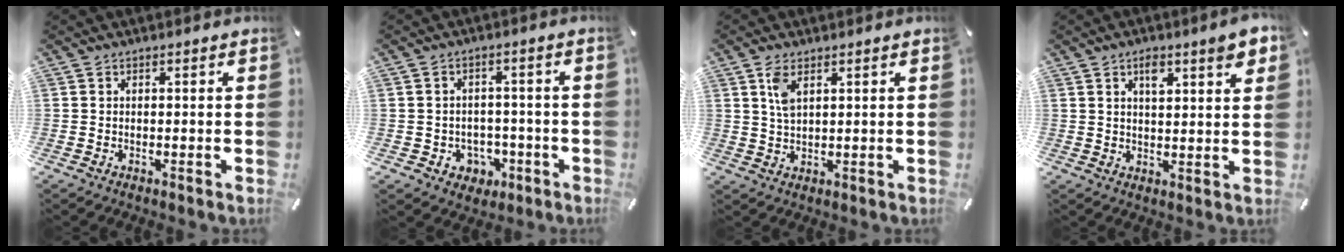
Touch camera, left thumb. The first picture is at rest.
{"total": 5.2, "force": [-1.0, 4.9, 1.2], "torque": [-0.012, 0.000, -0.015]}
{"total": 4.4, "force": [2.1, 2.0, 3.3], "torque": [-0.073, 0.005, 0.036]}
{"total": 6.0, "force": [3.5, 1.9, 4.5], "torque": [-0.063, -0.009, 0.054]}